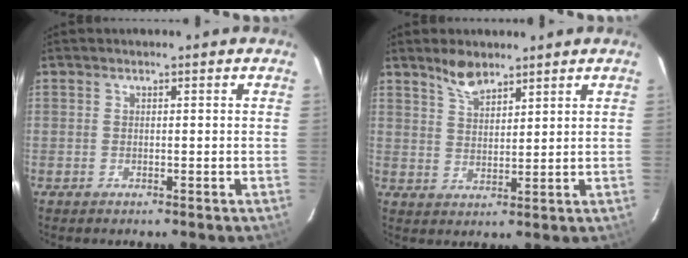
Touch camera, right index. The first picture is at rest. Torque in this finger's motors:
{"motor_torque": [0.08, 0.04, 0.03, 0.04]}